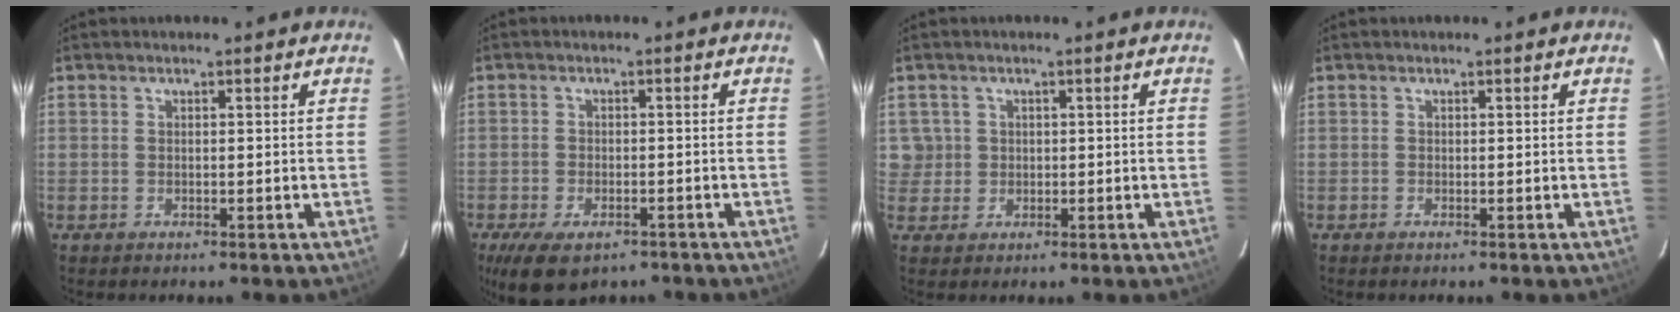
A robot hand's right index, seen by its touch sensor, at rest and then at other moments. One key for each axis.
{"total": 9.3, "fx": -6.1, "fy": 4.6, "fz": 5.3, "tx": -0.115, "ty": -0.021, "tz": -0.095}
{"total": 3.8, "fx": 0.7, "fy": 3.7, "fz": 0.2, "tx": 0.012, "ty": 0.017, "tz": 0.015}
{"total": 0.0}